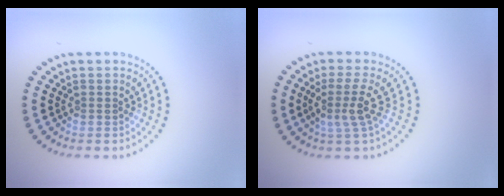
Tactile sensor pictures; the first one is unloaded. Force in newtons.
{"total": 3.0, "press": 2.3, "slide": 2.0}